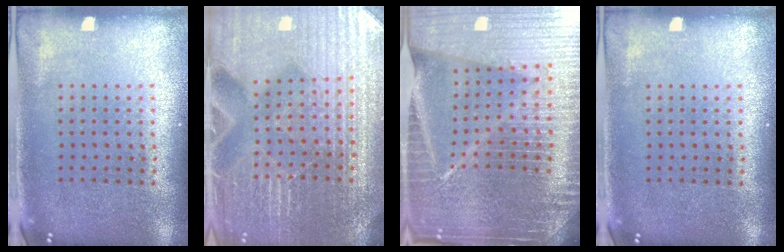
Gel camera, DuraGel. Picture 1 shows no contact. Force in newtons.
{"total": 4.7, "press": 4.5, "slide": 1.4}
{"total": 7.1, "press": 6.0, "slide": 3.7}
{"total": 0.0}